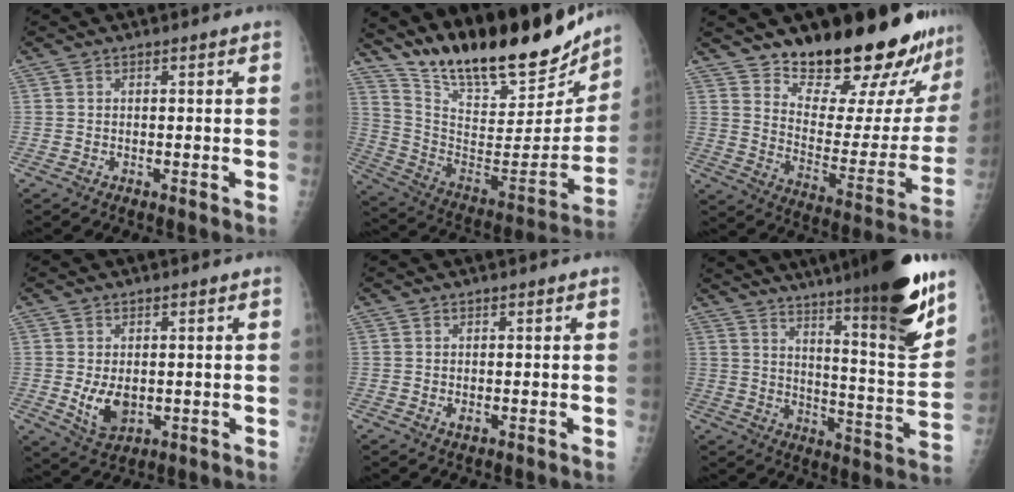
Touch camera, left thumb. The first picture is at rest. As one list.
[{"total": 27.3, "force": [22.4, 8.3, 13.1], "torque": [-0.187, -0.099, 0.356]}, {"total": 25.3, "force": [20.9, 7.6, 12.2], "torque": [-0.140, -0.151, 0.290]}, {"total": 5.8, "force": [-0.3, 3.8, 4.4], "torque": [-0.069, -0.014, 0.008]}, {"total": 1.1, "force": [0.0, 0.7, 0.8], "torque": [-0.012, -0.002, 0.001]}, {"total": 25.9, "force": [18.1, 2.9, 18.3], "torque": [-0.255, -0.090, 0.268]}]